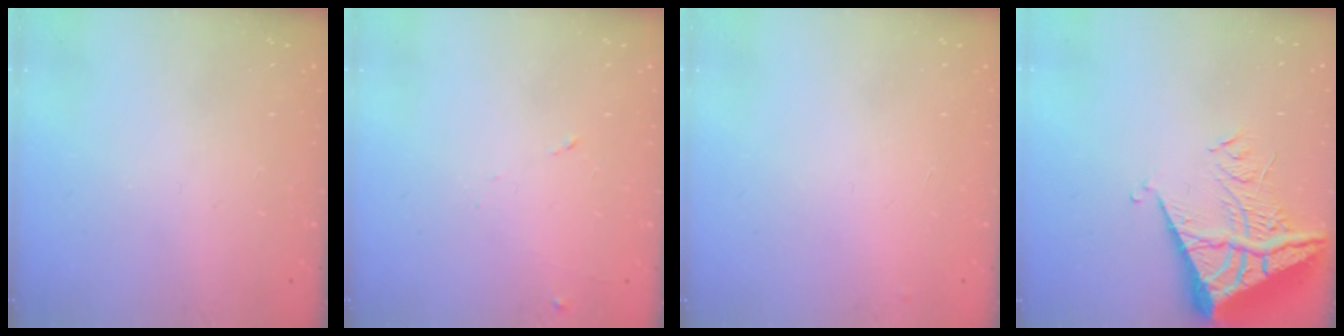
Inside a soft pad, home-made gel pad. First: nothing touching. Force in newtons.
{"total": 6.1, "press": 6.1, "slide": 0.6}
{"total": 3.2, "press": 3.2, "slide": 0.4}
{"total": 8.8, "press": 8.7, "slide": 0.8}